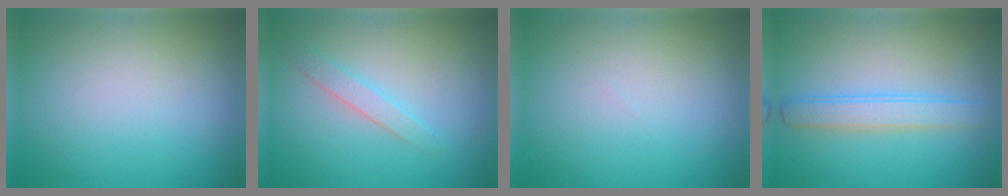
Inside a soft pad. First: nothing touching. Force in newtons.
{"total": 1.6, "press": 1.6, "slide": 0.0}
{"total": 0.0}
{"total": 2.9, "press": 2.9, "slide": 0.1}